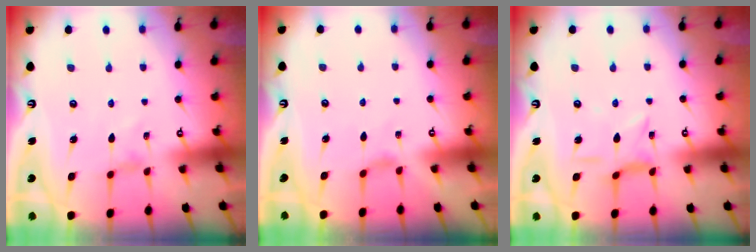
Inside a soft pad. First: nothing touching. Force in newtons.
{"total": 0.7, "press": 0.6, "slide": 0.3}
{"total": 2.4, "press": 2.4, "slide": 0.4}